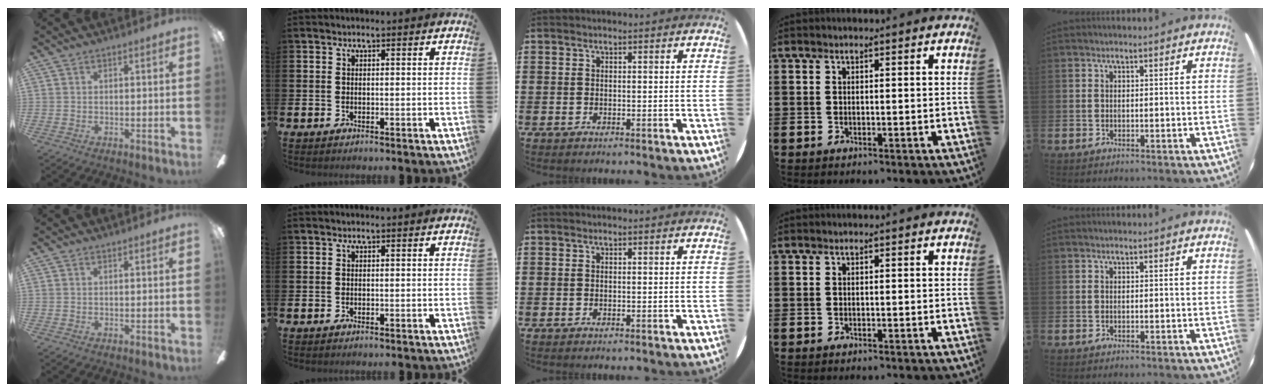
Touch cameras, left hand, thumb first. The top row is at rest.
{}